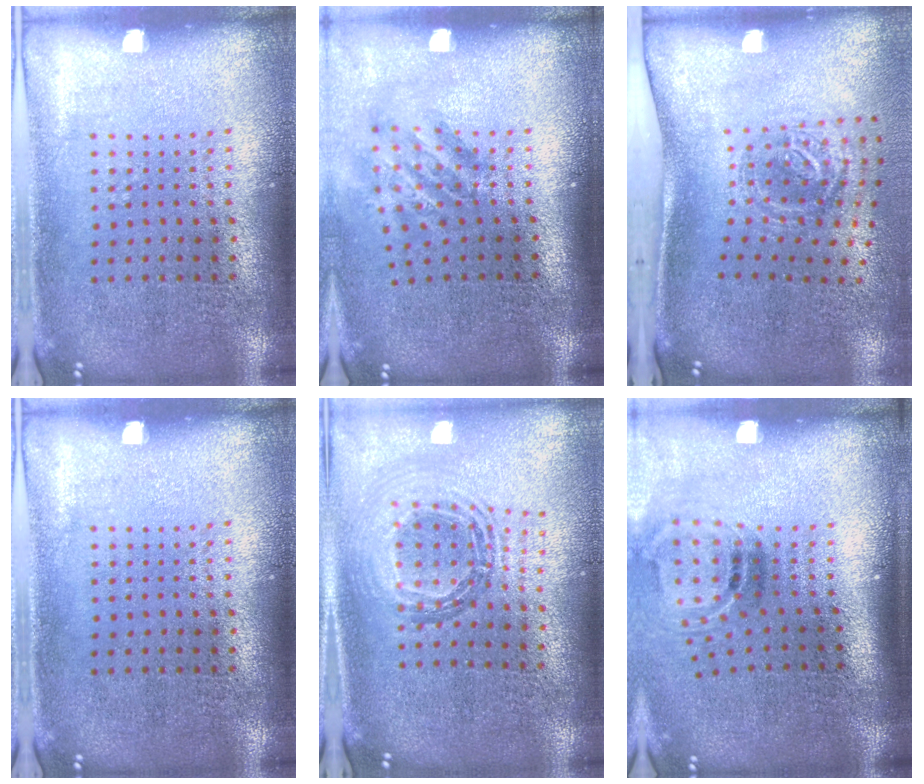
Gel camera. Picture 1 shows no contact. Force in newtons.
{"total": 1.8, "press": 1.2, "slide": 1.4}
{"total": 1.8, "press": 1.2, "slide": 1.4}
{"total": 0.0}
{"total": 0.9, "press": 0.9, "slide": 0.2}
{"total": 1.8, "press": 1.1, "slide": 1.5}